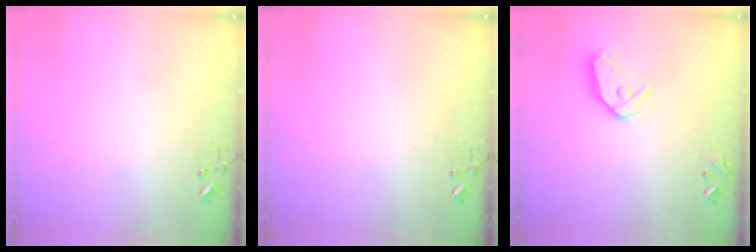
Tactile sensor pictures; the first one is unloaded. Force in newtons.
{"total": 0.0}
{"total": 12.3, "press": 12.2, "slide": 1.5}